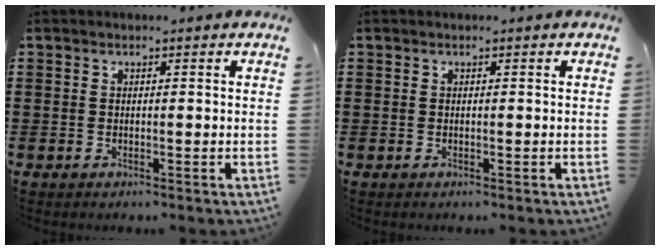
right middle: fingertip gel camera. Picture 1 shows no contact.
{"total": 0.0}